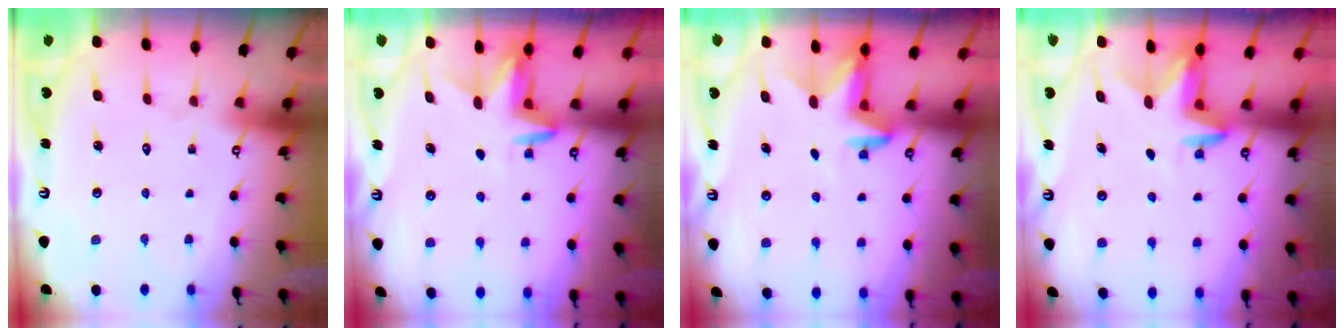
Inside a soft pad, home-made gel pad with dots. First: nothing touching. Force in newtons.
{"total": 4.1, "press": 4.1, "slide": 0.3}
{"total": 2.9, "press": 2.9, "slide": 0.7}
{"total": 2.6, "press": 2.6, "slide": 0.2}